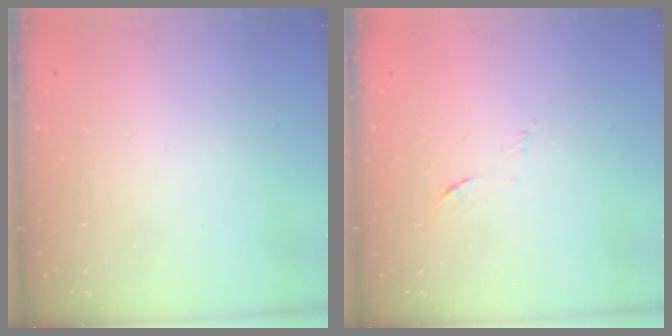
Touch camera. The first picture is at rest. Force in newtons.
{"total": 6.2, "press": 6.2, "slide": 0.9}